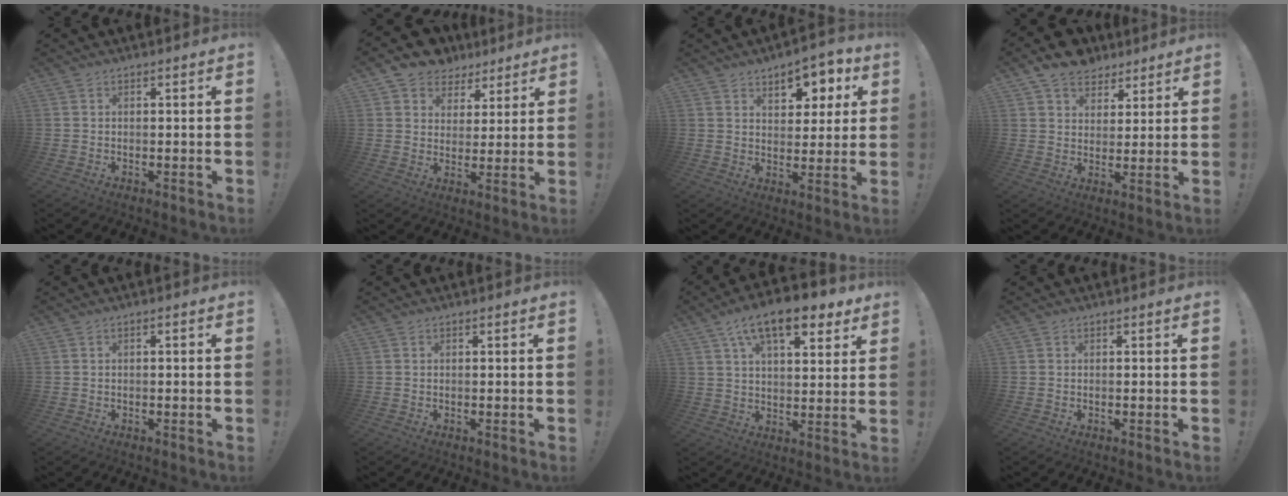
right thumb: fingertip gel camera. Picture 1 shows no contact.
{"total": 8.2, "force": [5.4, 6.1, 0.8], "torque": [-0.016, -0.041, 0.107]}
{"total": 9.0, "force": [5.2, 5.4, 5.0], "torque": [-0.049, -0.036, 0.091]}
{"total": 9.5, "force": [6.8, 6.4, 2.1], "torque": [-0.038, -0.041, 0.135]}
{"total": 1.0, "force": [-0.8, -0.1, 0.7], "torque": [-0.013, 0.002, -0.015]}
{"total": 0.0}
{"total": 14.6, "force": [8.4, 6.1, 10.3], "torque": [-0.164, -0.038, 0.142]}
{"total": 0.0}